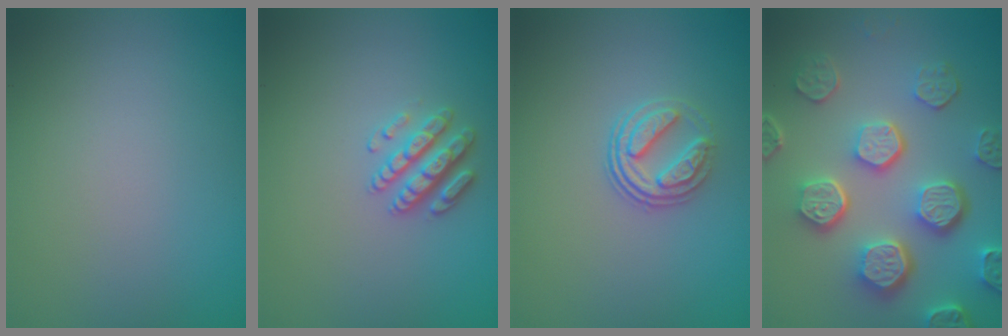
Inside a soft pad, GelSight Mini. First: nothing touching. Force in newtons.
{"total": 2.6, "press": 2.6, "slide": 0.5}
{"total": 3.1, "press": 2.6, "slide": 1.7}
{"total": 7.7, "press": 6.0, "slide": 4.9}